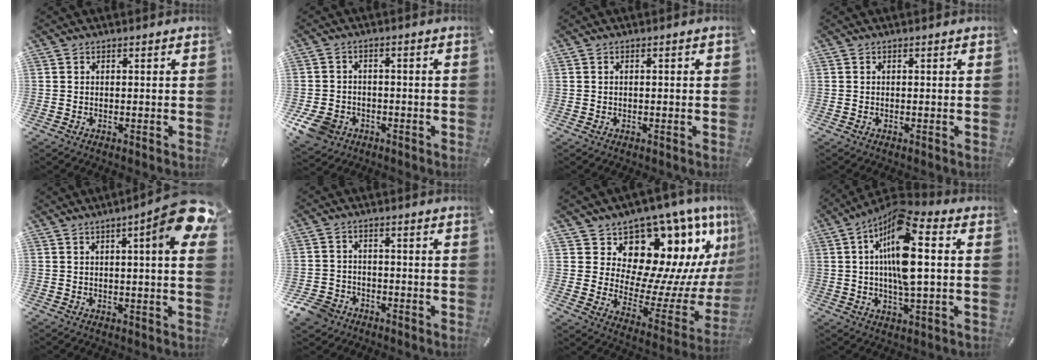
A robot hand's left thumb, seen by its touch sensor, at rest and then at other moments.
{"total": 7.3, "force": [-3.4, 5.8, 2.9], "torque": [-0.068, 0.016, -0.064]}
{"total": 1.0, "force": [0.0, 0.3, 1.0], "torque": [-0.017, 0.000, -0.001]}
{"total": 0.0}
{"total": 12.1, "force": [4.9, 1.5, 10.9], "torque": [-0.149, -0.032, 0.074]}
{"total": 6.2, "force": [-4.0, 4.5, 1.7], "torque": [-0.045, 0.022, -0.079]}
{"total": 14.8, "force": [10.6, 8.8, 5.6], "torque": [-0.048, -0.139, 0.185]}
{"total": 15.6, "force": [2.4, 5.3, 14.5], "torque": [-0.283, -0.005, 0.036]}